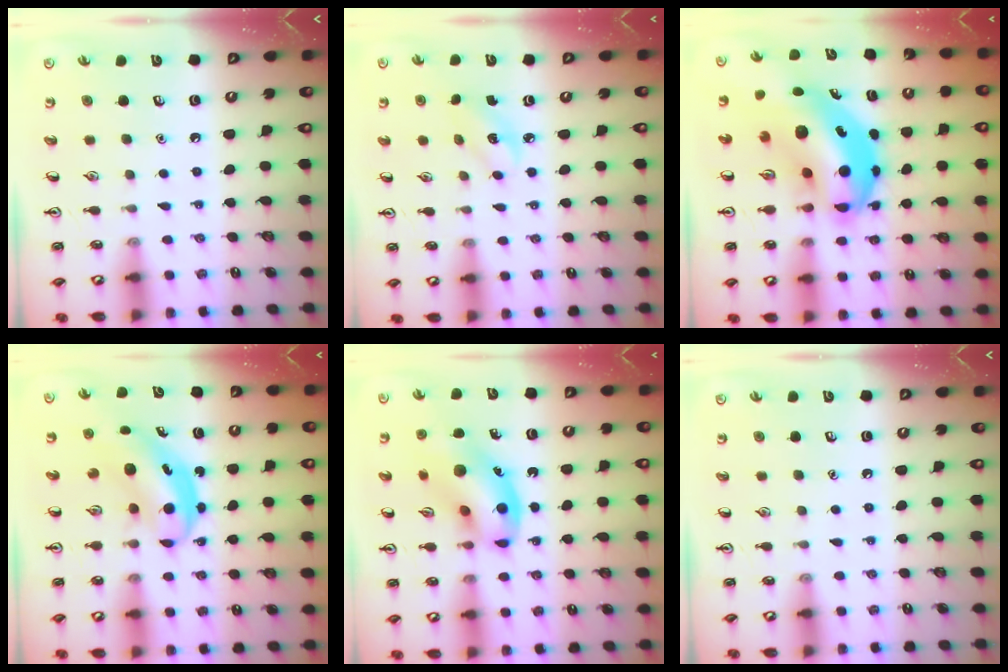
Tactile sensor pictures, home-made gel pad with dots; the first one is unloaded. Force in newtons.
{"total": 2.8, "press": 2.7, "slide": 0.9}
{"total": 12.5, "press": 12.0, "slide": 3.3}
{"total": 4.8, "press": 4.8, "slide": 0.3}
{"total": 14.6, "press": 14.3, "slide": 2.6}
{"total": 0.0}